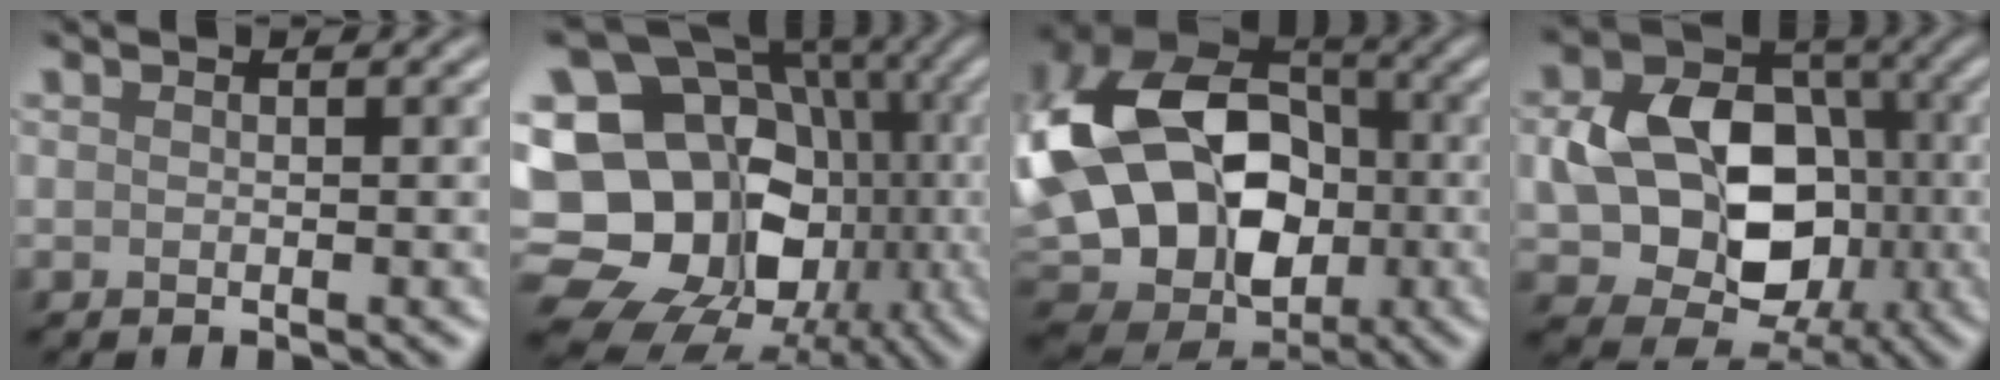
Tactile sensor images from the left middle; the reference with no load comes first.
{"total": 21.2, "force": [-3.0, 18.4, 10.2], "torque": [-0.169, 0.025, -0.076]}
{"total": 20.0, "force": [-1.1, 15.4, 12.6], "torque": [-0.243, 0.005, -0.030]}
{"total": 11.2, "force": [-1.4, 8.4, 7.3], "torque": [-0.122, 0.006, -0.024]}